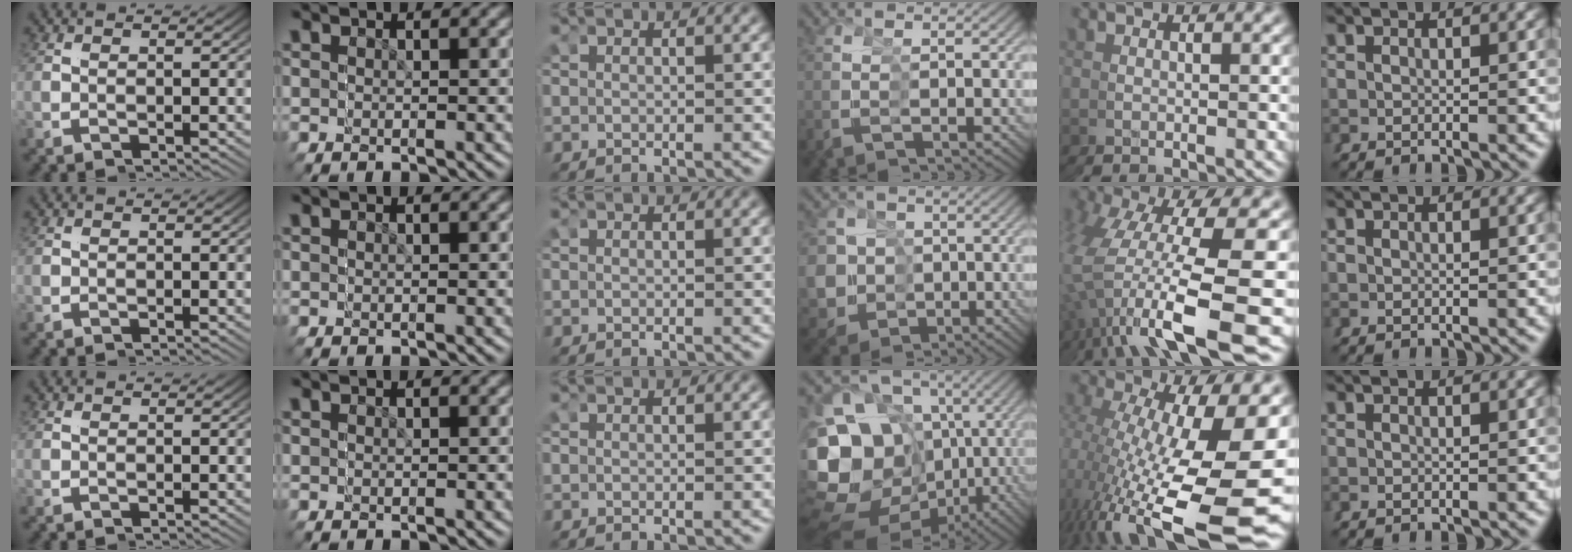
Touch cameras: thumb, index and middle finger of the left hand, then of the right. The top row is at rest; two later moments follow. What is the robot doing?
{"motion": "grasp_and_lifting", "object": "straw"}